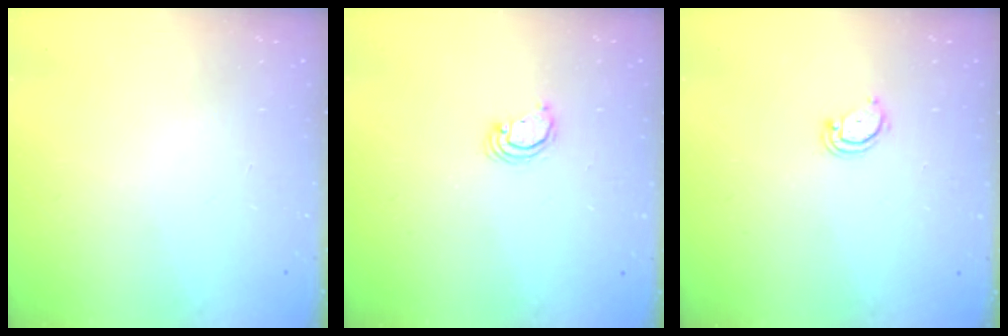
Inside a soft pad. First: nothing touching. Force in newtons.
{"total": 2.7, "press": 2.7, "slide": 0.1}
{"total": 2.9, "press": 2.9, "slide": 0.2}